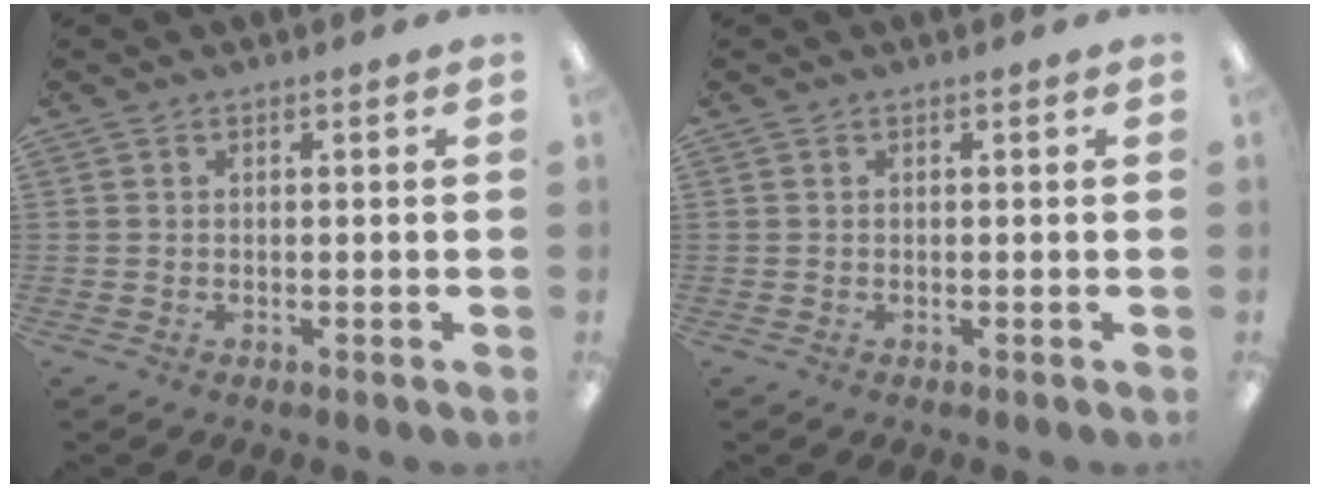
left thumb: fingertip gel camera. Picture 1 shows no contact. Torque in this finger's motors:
{"motor_torque": [0.00, 0.00, -0.33, 0.33, 0.00]}